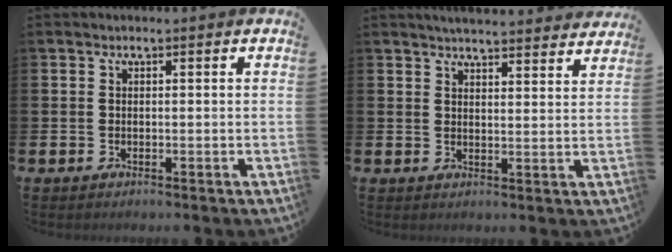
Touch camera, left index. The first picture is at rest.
{"total": 4.5, "force": [4.4, 0.1, 0.5], "torque": [-0.016, -0.026, 0.079]}